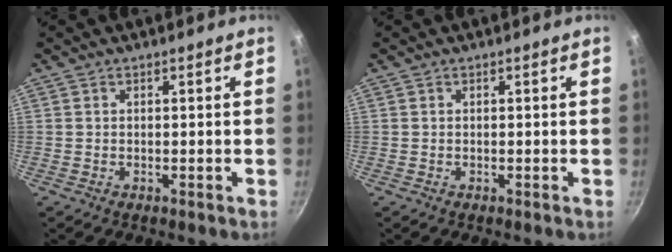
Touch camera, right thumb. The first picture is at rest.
{"total": 0.0}